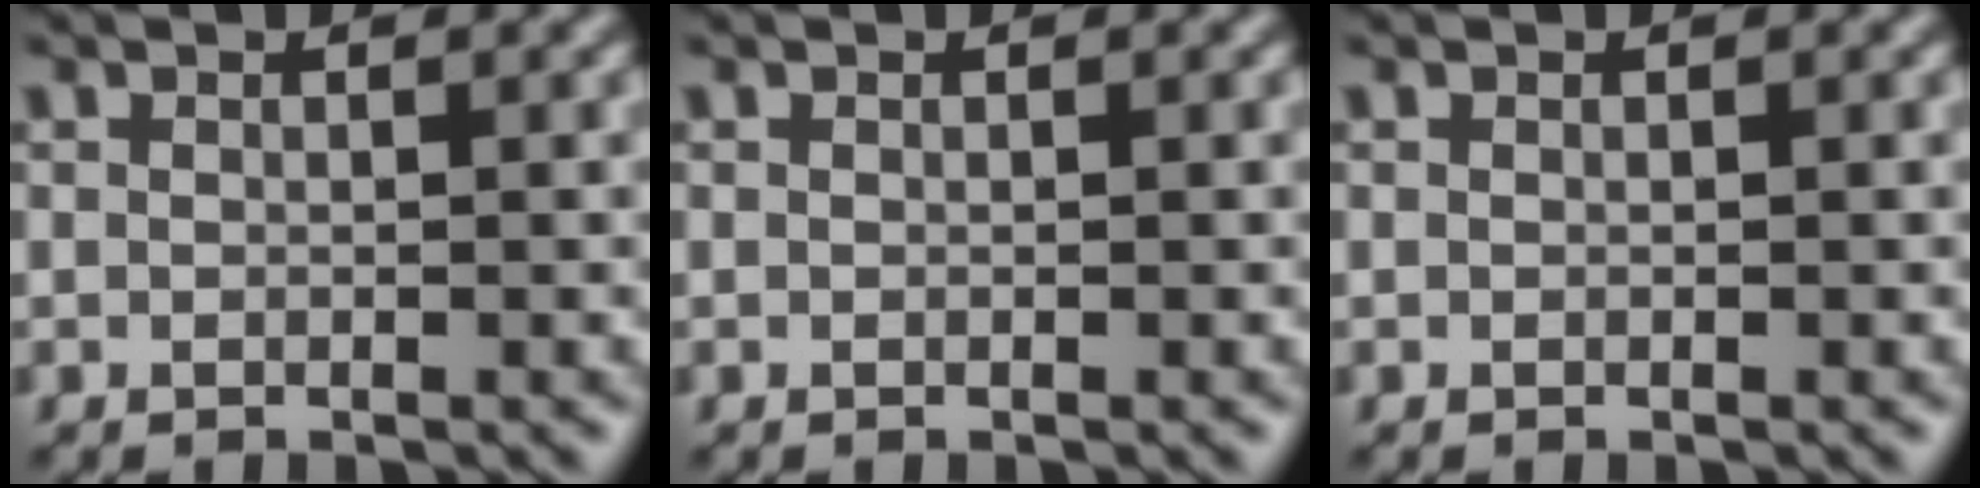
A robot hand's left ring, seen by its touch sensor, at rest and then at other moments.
{"total": 0.0}
{"total": 0.0}